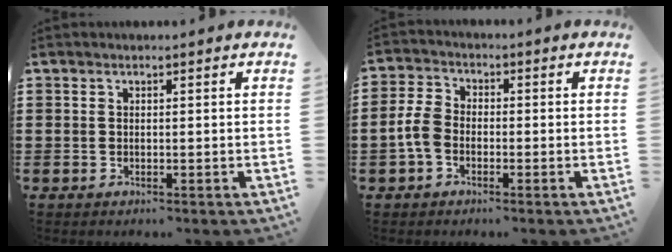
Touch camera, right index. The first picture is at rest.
{"total": 4.6, "force": [-1.5, 3.1, 3.1], "torque": [-0.086, -0.002, -0.034]}